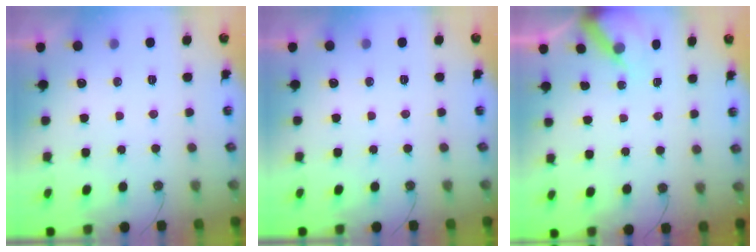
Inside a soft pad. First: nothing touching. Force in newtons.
{"total": 0.0}
{"total": 6.2, "press": 6.2, "slide": 0.6}